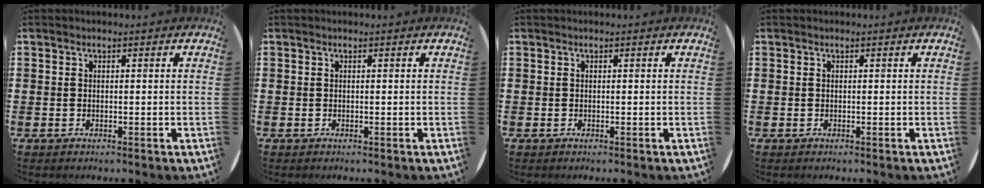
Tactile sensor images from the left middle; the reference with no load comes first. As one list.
[{"total": 0.0}, {"total": 0.0}, {"total": 0.0}]